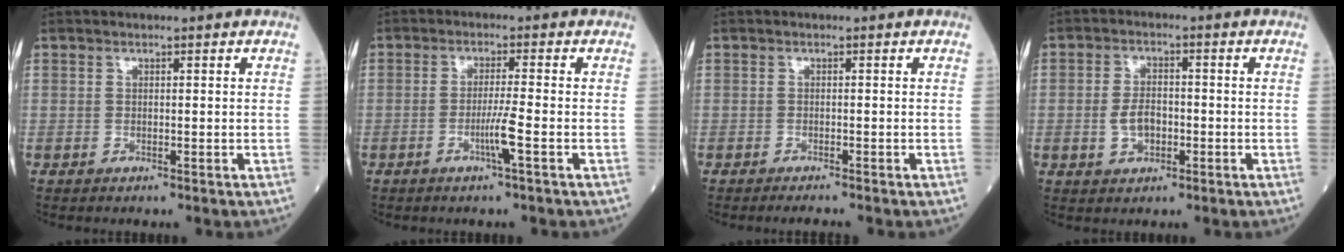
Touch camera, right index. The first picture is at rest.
{"total": 3.6, "force": [-1.4, -0.8, 3.2], "torque": [-0.062, -0.006, -0.030]}
{"total": 1.8, "force": [-1.7, -0.3, 0.7], "torque": [-0.010, -0.003, -0.025]}
{"total": 4.2, "force": [-1.1, 2.5, 3.3], "torque": [-0.064, 0.003, -0.020]}